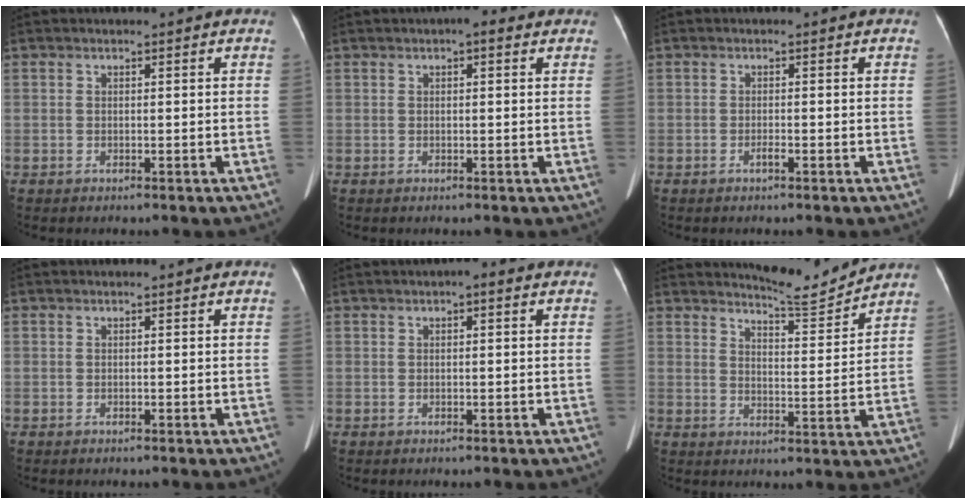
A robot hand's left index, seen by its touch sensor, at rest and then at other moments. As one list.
[{"total": 2.2, "force": [1.2, 0.8, 1.7], "torque": [-0.023, 0.012, 0.010]}, {"total": 0.8, "force": [-0.6, 0.0, 0.6], "torque": [-0.015, 0.000, -0.009]}, {"total": 0.0}, {"total": 1.5, "force": [0.6, 0.6, 1.3], "torque": [-0.016, 0.007, 0.001]}, {"total": 6.4, "force": [6.3, -0.6, 0.3], "torque": [-0.019, -0.026, 0.096]}]